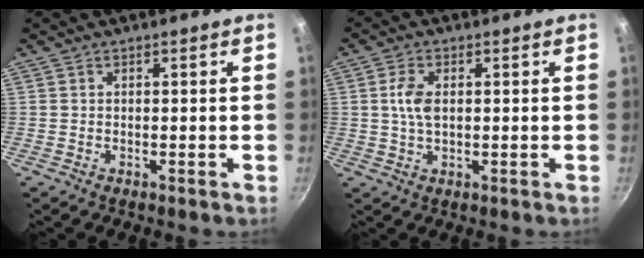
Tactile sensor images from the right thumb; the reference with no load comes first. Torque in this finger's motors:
{"motor_torque": [0.26, 0.48, 0.74, -0.13, 0.24]}